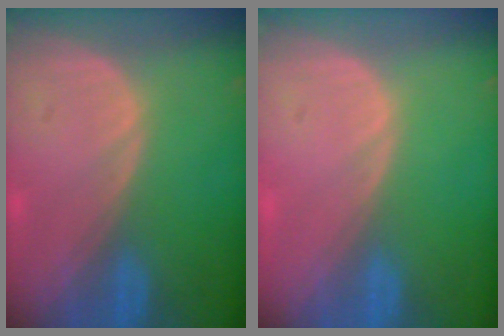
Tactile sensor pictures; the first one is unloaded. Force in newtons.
{"total": 0.0}